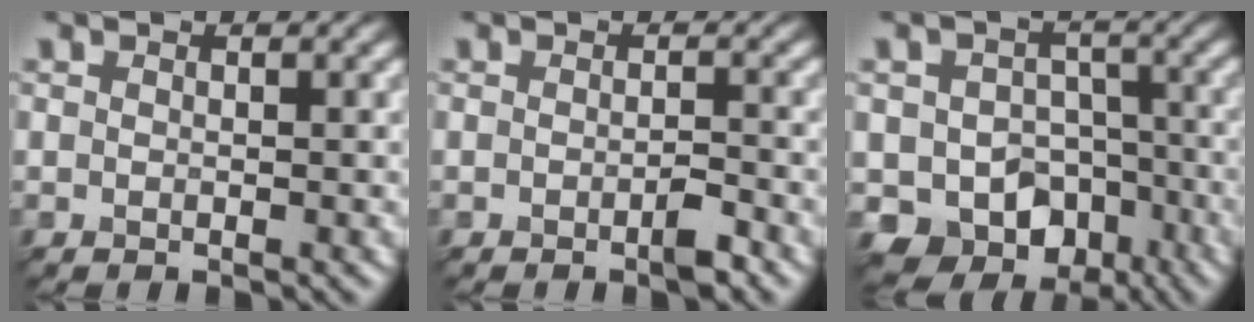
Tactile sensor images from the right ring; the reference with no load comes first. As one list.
[{"total": 1.6, "force": [-1.4, -0.4, 0.5], "torque": [-0.021, 0.002, -0.013]}, {"total": 8.0, "force": [-4.6, 6.2, 2.1], "torque": [-0.024, -0.013, -0.053]}]